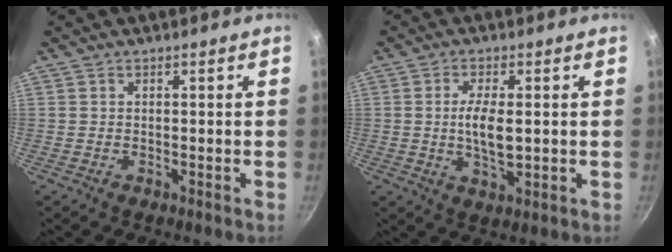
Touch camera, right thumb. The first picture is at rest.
{"total": 6.5, "force": [0.3, 2.5, 6.0], "torque": [-0.114, -0.004, 0.006]}